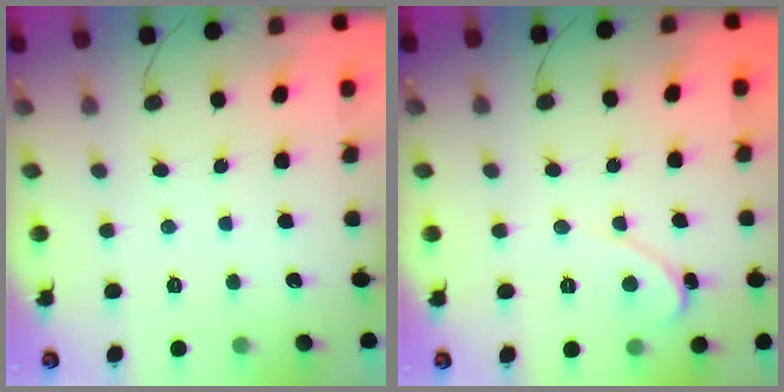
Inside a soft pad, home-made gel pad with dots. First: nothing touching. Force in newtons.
{"total": 2.4, "press": 2.4, "slide": 0.2}